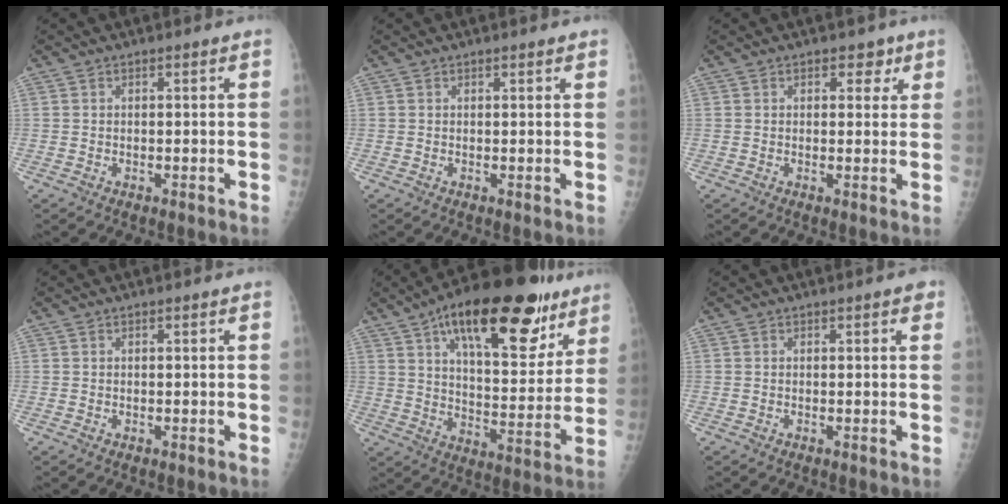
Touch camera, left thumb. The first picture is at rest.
{"total": 1.0, "force": [0.8, 0.2, 0.6], "torque": [-0.005, -0.001, 0.011]}
{"total": 3.2, "force": [1.8, 2.1, 1.6], "torque": [0.005, -0.006, 0.021]}
{"total": 0.0}
{"total": 27.4, "force": [15.7, 11.1, 19.5], "torque": [-0.262, -0.029, 0.242]}
{"total": 1.2, "force": [0.6, 0.4, 0.9], "torque": [-0.011, 0.001, 0.005]}